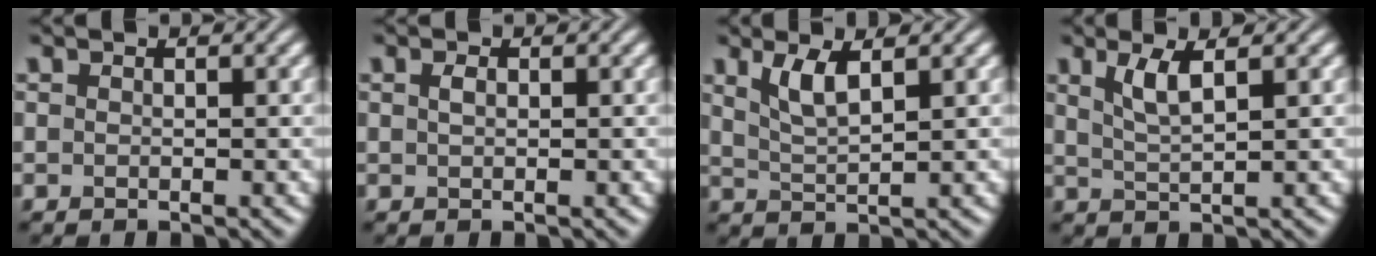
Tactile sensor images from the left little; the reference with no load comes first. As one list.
[{"total": 0.7, "force": [0.2, 0.4, 0.6], "torque": [-0.014, 0.001, 0.004]}, {"total": 2.9, "force": [1.6, 0.8, 2.3], "torque": [-0.048, -0.004, 0.034]}, {"total": 2.7, "force": [1.3, 0.6, 2.2], "torque": [-0.046, -0.002, 0.028]}]